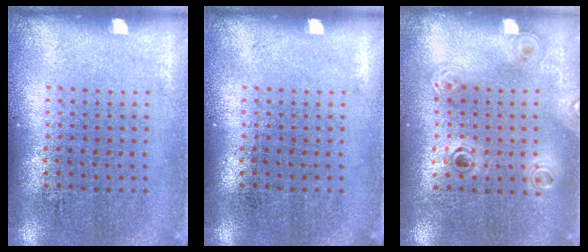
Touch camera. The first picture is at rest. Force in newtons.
{"total": 0.0}
{"total": 1.2, "press": 1.1, "slide": 0.5}